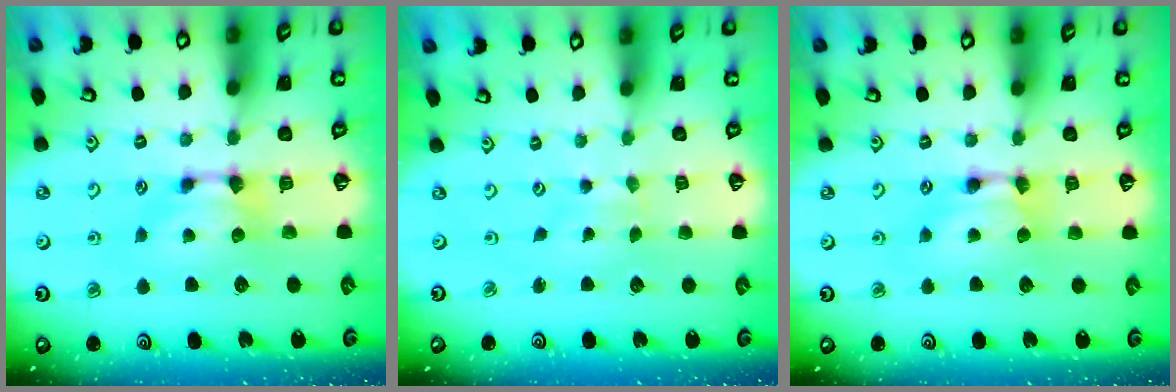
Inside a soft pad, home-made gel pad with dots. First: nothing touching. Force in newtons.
{"total": 3.3, "press": 3.3, "slide": 0.2}
{"total": 1.8, "press": 1.8, "slide": 0.1}